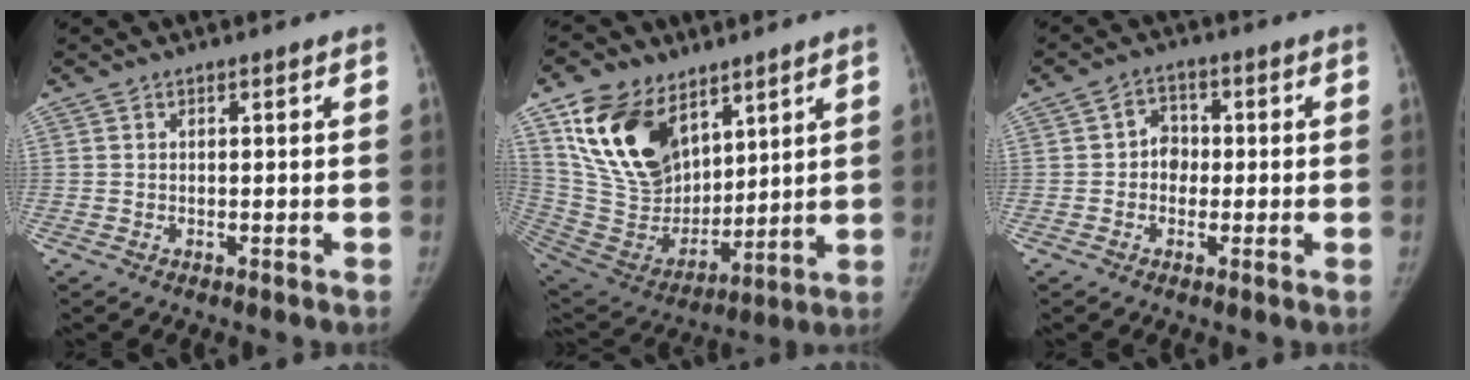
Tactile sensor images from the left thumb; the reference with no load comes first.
{"total": 20.8, "force": [10.9, 13.0, 12.0], "torque": [-0.193, -0.049, 0.217]}
{"total": 4.2, "force": [-0.3, 3.7, 2.0], "torque": [-0.004, 0.011, -0.015]}